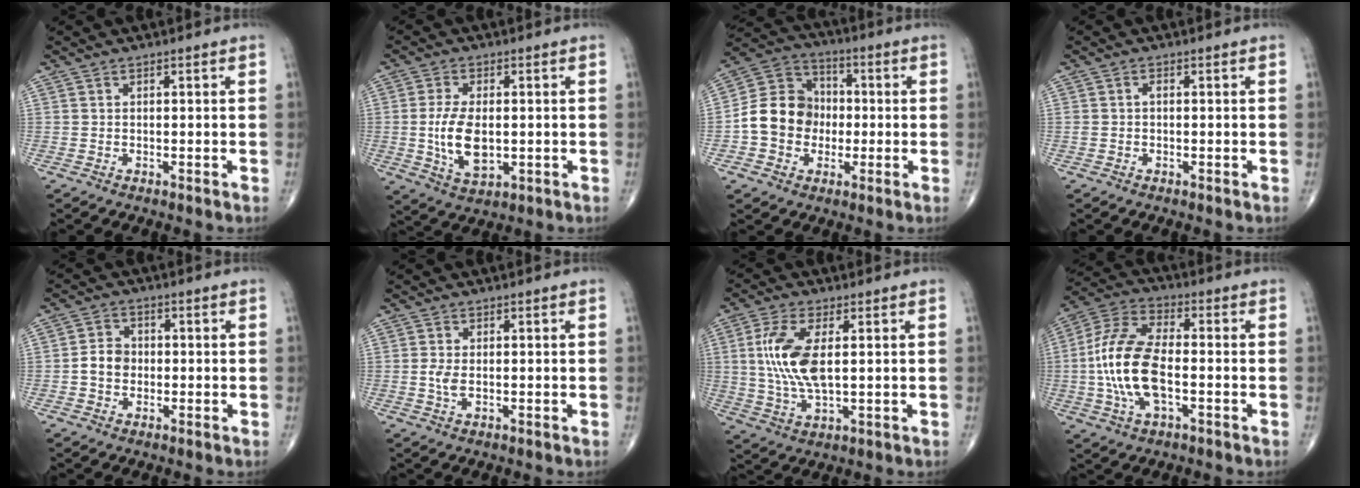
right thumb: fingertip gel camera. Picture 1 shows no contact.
{"total": 9.3, "force": [-0.6, 4.9, 7.9], "torque": [-0.144, -0.010, -0.005]}
{"total": 12.2, "force": [-1.6, 10.6, 5.8], "torque": [-0.079, 0.035, -0.038]}
{"total": 1.0, "force": [-0.1, 0.6, 0.8], "torque": [-0.015, 0.002, -0.002]}
{"total": 4.4, "force": [-0.6, 3.7, 2.4], "torque": [-0.033, 0.014, -0.017]}
{"total": 2.3, "force": [-0.1, 1.0, 2.0], "torque": [-0.048, -0.002, -0.004]}
{"total": 10.9, "force": [1.6, 4.5, 9.8], "torque": [-0.218, -0.006, 0.035]}
{"total": 15.1, "force": [-2.2, 7.1, 13.2], "torque": [-0.278, 0.027, -0.046]}